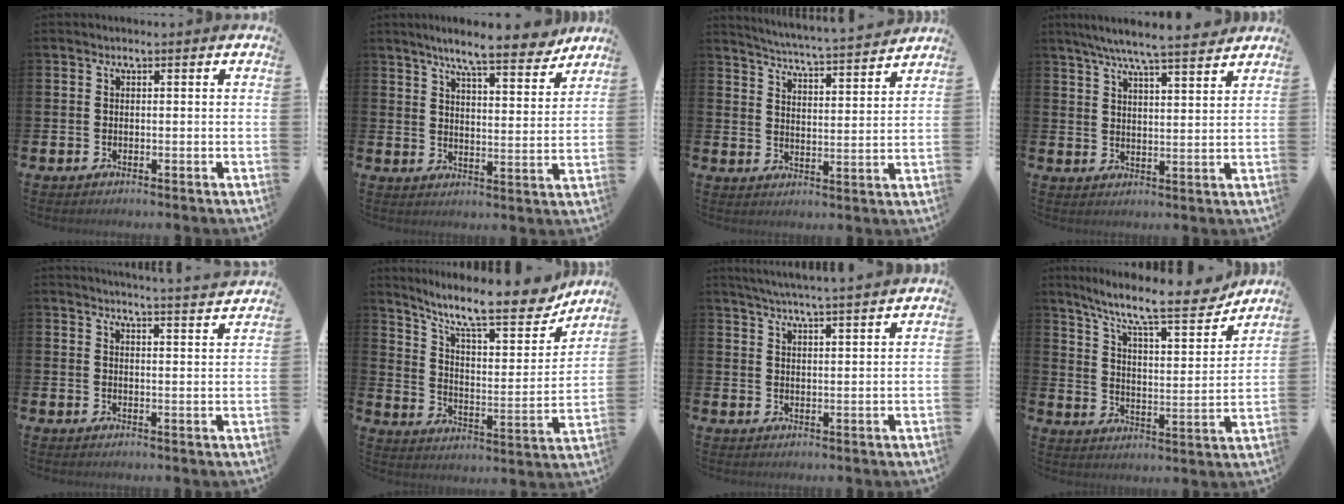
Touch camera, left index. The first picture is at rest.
{"total": 8.9, "force": [8.0, 0.9, 3.8], "torque": [-0.077, -0.043, 0.137]}
{"total": 5.1, "force": [5.0, -0.4, 0.7], "torque": [-0.030, -0.045, 0.083]}
{"total": 7.3, "force": [6.8, 0.2, 2.6], "torque": [-0.068, -0.030, 0.120]}
{"total": 4.0, "force": [4.0, -0.8, 0.3], "torque": [-0.005, -0.032, 0.067]}
{"total": 13.7, "force": [11.2, 3.3, 7.2], "torque": [-0.142, -0.070, 0.186]}
{"total": 4.9, "force": [4.8, -0.8, 0.9], "torque": [-0.038, -0.020, 0.086]}
{"total": 11.5, "force": [9.8, 1.8, 5.8], "torque": [-0.129, -0.064, 0.158]}